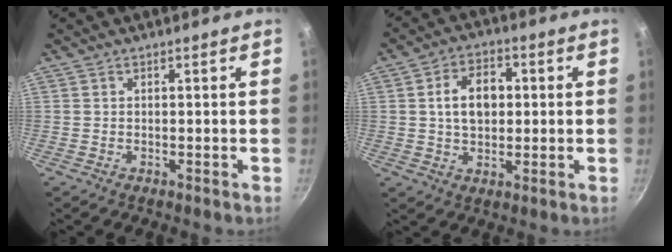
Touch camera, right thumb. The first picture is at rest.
{"total": 8.8, "force": [1.1, 6.1, 6.3], "torque": [-0.082, 0.012, 0.014]}